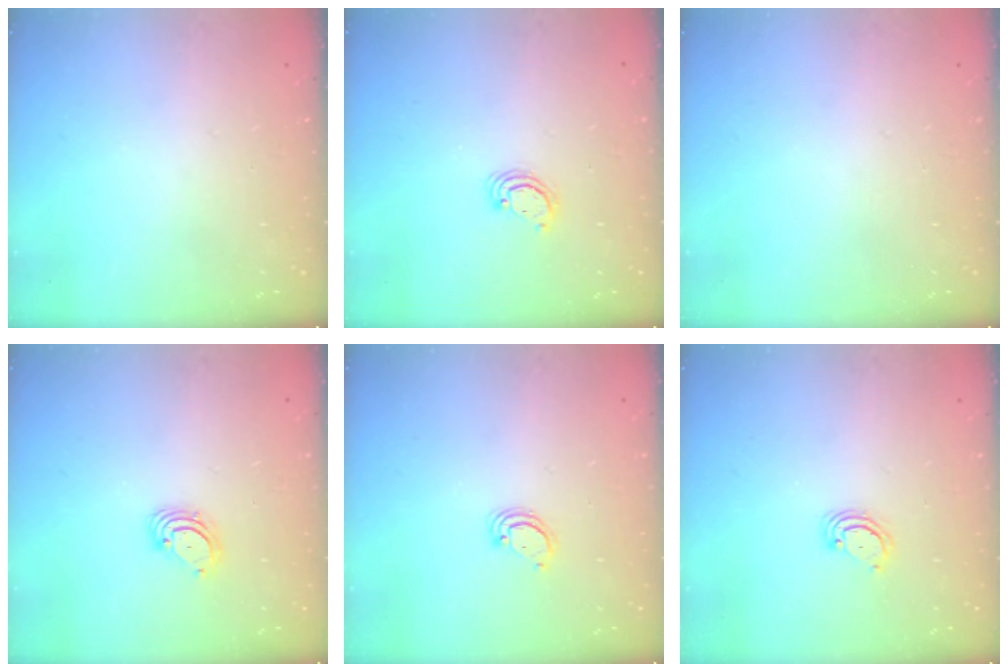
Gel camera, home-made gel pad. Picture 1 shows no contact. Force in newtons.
{"total": 3.0, "press": 2.9, "slide": 0.3}
{"total": 0.0}
{"total": 3.2, "press": 3.2, "slide": 0.1}
{"total": 2.9, "press": 2.8, "slide": 0.2}
{"total": 2.9, "press": 2.9, "slide": 0.3}